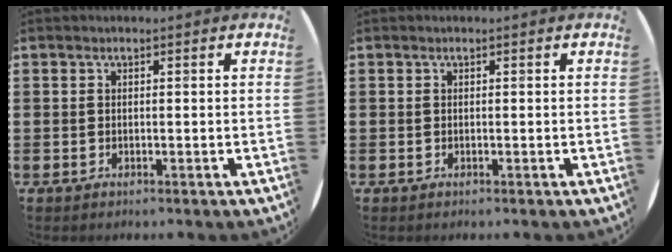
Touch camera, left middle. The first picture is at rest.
{"total": 0.0}